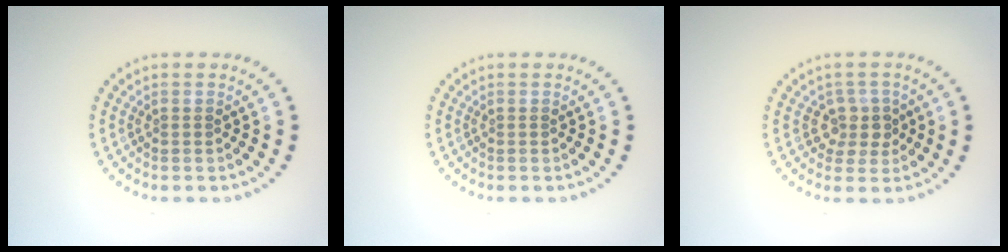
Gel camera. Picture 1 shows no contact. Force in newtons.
{"total": 0.0}
{"total": 2.3, "press": 2.0, "slide": 1.1}